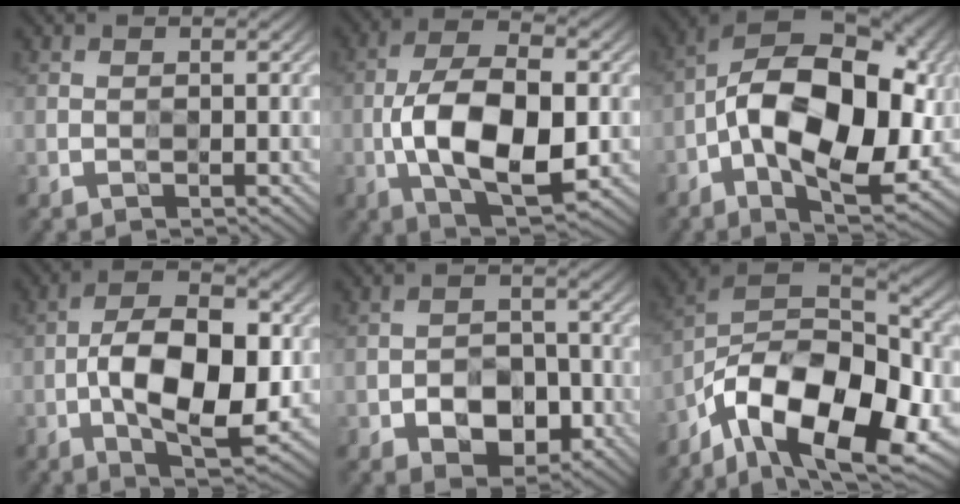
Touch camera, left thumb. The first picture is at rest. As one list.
[{"total": 12.8, "force": [-2.2, 6.0, 11.1], "torque": [-0.208, -0.009, -0.037]}, {"total": 18.7, "force": [-2.2, 10.2, 15.5], "torque": [-0.260, 0.007, -0.050]}, {"total": 13.1, "force": [-2.1, 6.2, 11.4], "torque": [-0.189, -0.003, -0.036]}, {"total": 6.7, "force": [-2.9, 4.3, 4.3], "torque": [-0.062, -0.005, -0.053]}, {"total": 18.6, "force": [-9.5, 9.1, 13.2], "torque": [-0.261, -0.019, -0.158]}]